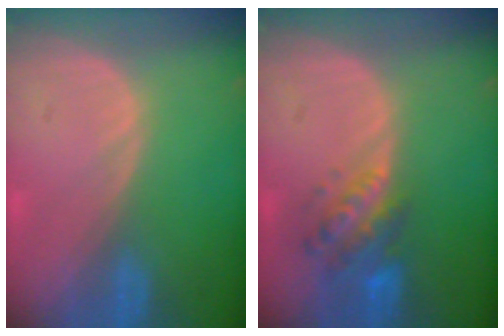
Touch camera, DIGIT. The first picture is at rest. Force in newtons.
{"total": 5.9, "press": 5.6, "slide": 1.8}